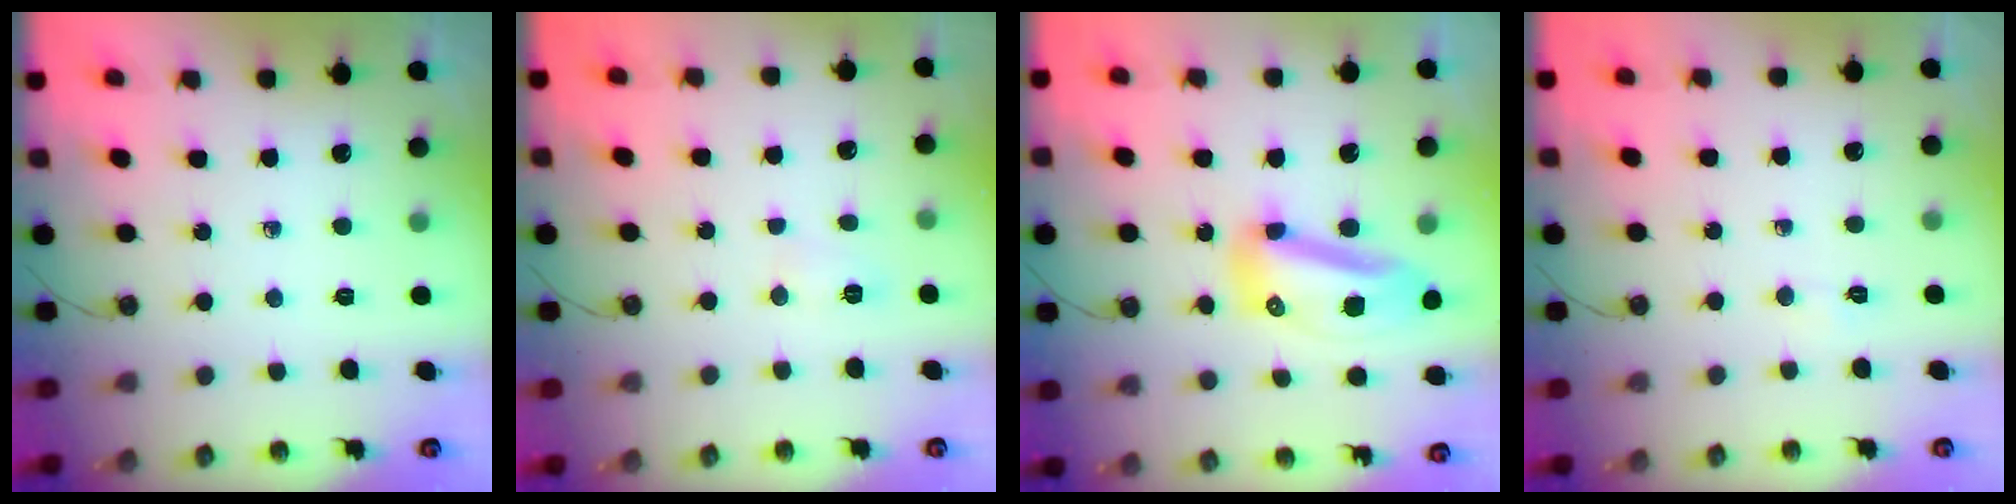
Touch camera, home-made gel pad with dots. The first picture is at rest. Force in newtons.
{"total": 4.1, "press": 4.0, "slide": 1.0}
{"total": 12.8, "press": 12.7, "slide": 1.2}
{"total": 2.3, "press": 2.3, "slide": 0.3}